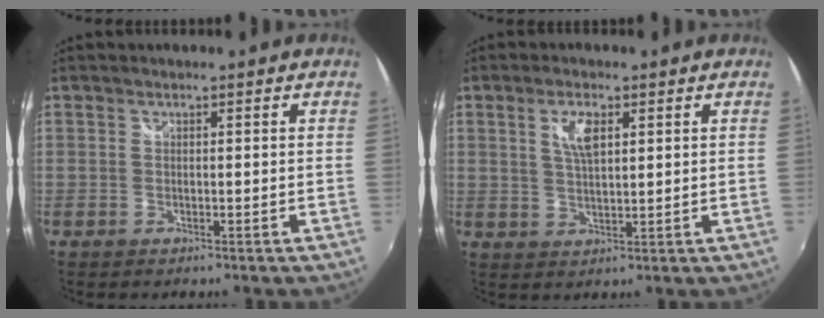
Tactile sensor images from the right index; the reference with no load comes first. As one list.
[{"total": 4.7, "force": [1.8, 1.8, 3.9], "torque": [-0.072, 0.002, 0.034]}]